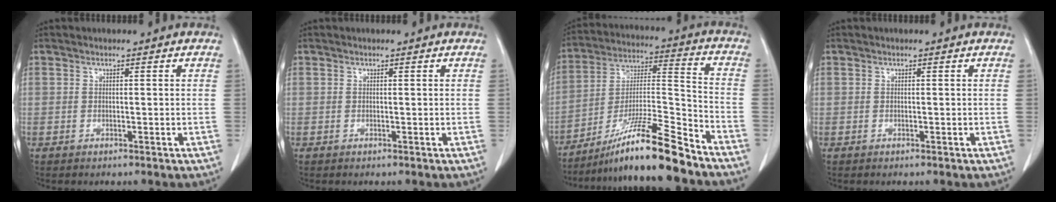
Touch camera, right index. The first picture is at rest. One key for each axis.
{"total": 0.0}
{"total": 15.9, "fx": -12.3, "fy": -0.3, "fz": 10.0, "tx": -0.185, "ty": -0.005, "tz": -0.215}
{"total": 0.0}